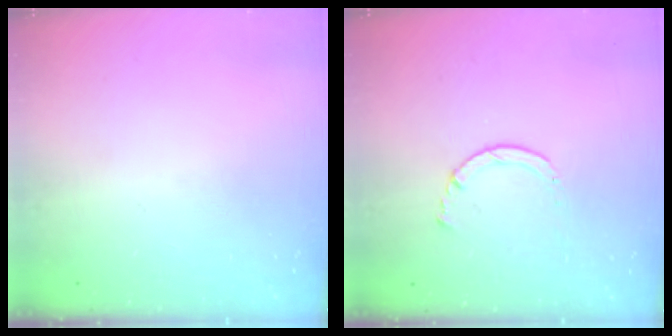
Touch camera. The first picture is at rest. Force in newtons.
{"total": 2.0, "press": 1.9, "slide": 0.3}